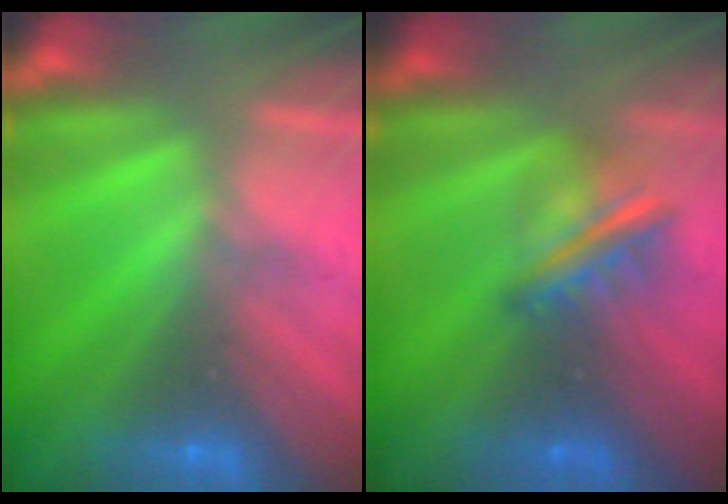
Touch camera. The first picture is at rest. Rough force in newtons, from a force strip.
{"total": 3.3}